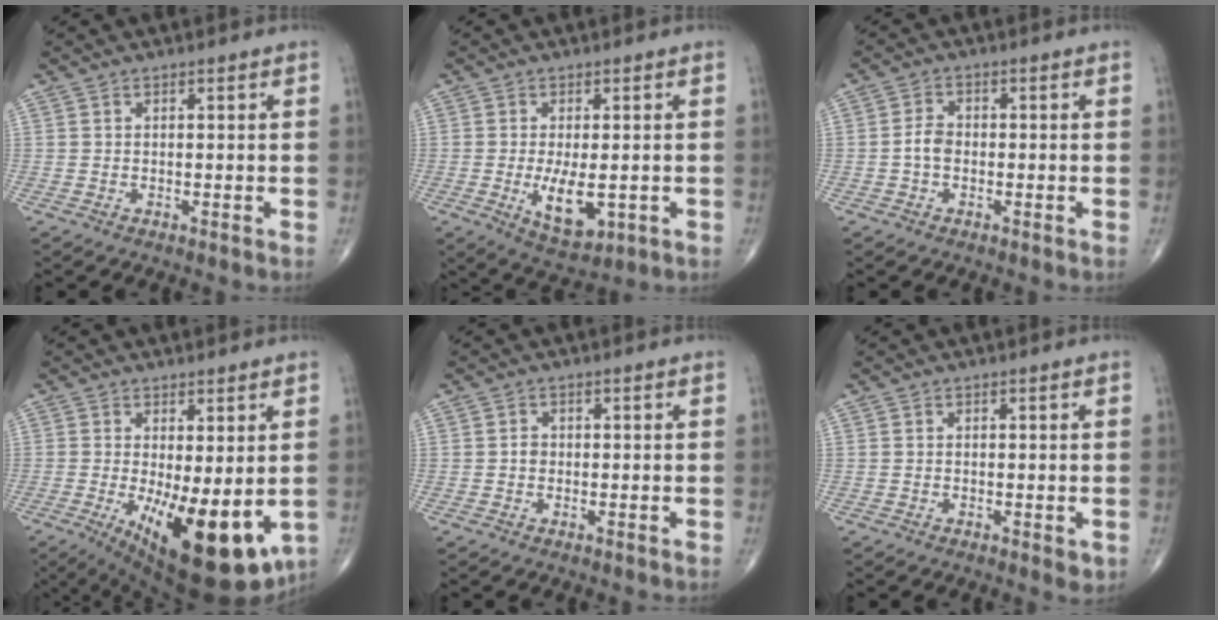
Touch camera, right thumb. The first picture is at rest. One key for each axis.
{"total": 7.9, "fx": -1.5, "fy": 3.6, "fz": 6.9, "tx": -0.105, "ty": -0.017, "tz": -0.014}
{"total": 2.9, "fx": -0.7, "fy": 2.0, "fz": 2.0, "tx": -0.034, "ty": 0.011, "tz": -0.020}
{"total": 17.2, "fx": -4.0, "fy": 6.5, "fz": 15.5, "tx": -0.202, "ty": -0.033, "tz": -0.035}
{"total": 1.2, "fx": -0.2, "fy": 1.0, "fz": 0.6, "tx": -0.003, "ty": 0.004, "tz": -0.007}
{"total": 1.9, "fx": -0.4, "fy": 0.8, "fz": 1.7, "tx": -0.020, "ty": -0.007, "tz": -0.005}